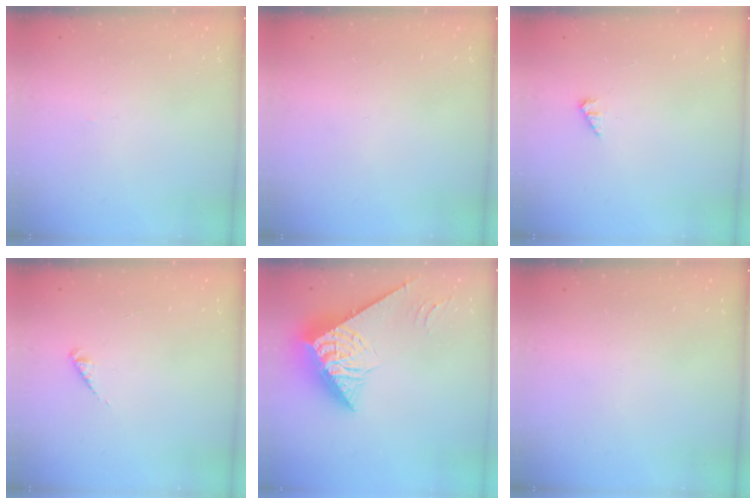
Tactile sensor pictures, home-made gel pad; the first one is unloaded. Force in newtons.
{"total": 0.0}
{"total": 1.9, "press": 1.9, "slide": 0.3}
{"total": 2.5, "press": 2.5, "slide": 0.5}
{"total": 7.2, "press": 7.2, "slide": 0.6}
{"total": 0.0}